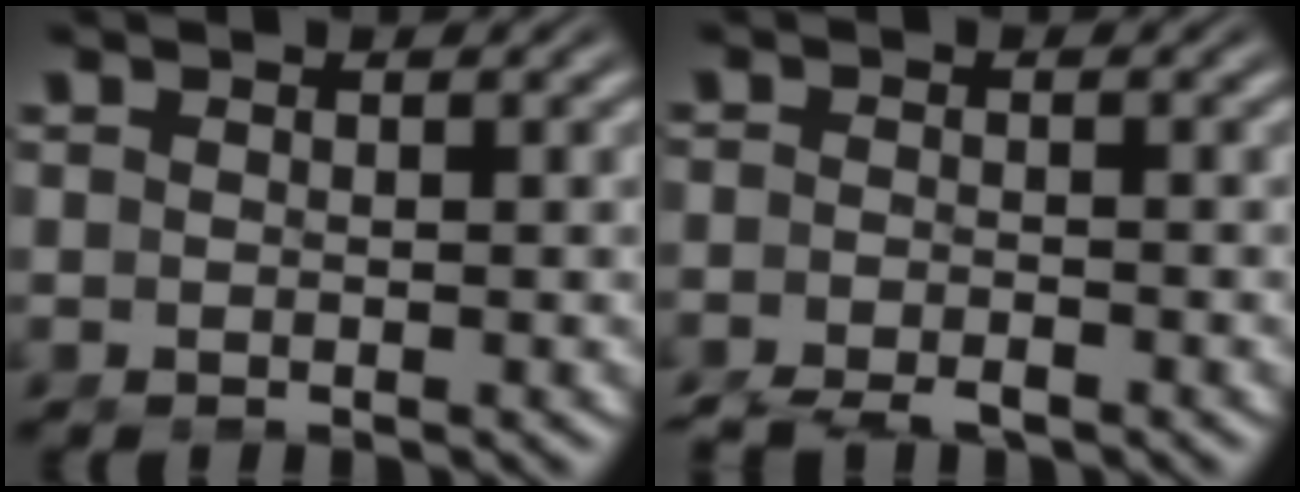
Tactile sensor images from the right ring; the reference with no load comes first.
{"total": 3.4, "force": [-2.9, 1.4, 1.1], "torque": [-0.023, -0.014, -0.045]}